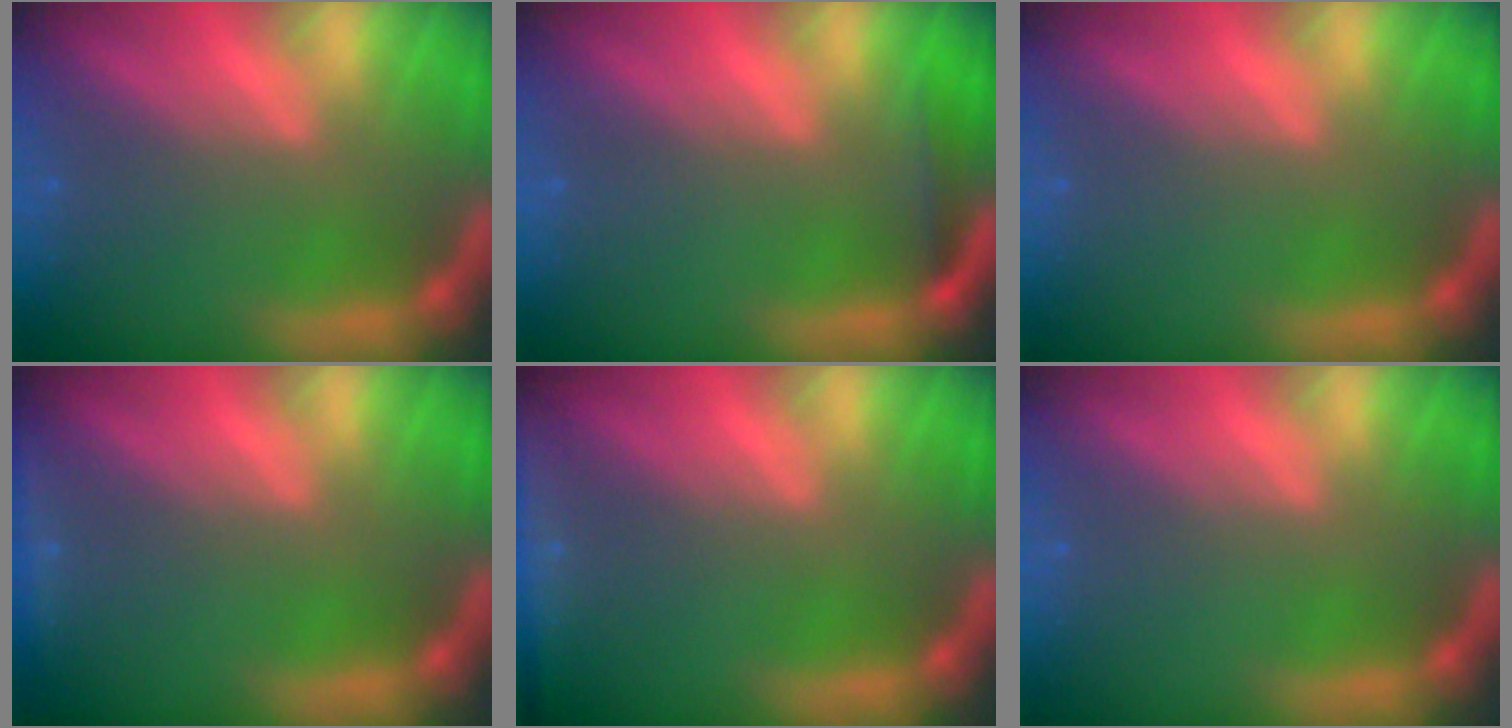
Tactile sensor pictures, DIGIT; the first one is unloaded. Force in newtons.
{"total": 1.4}
{"total": 0.0}
{"total": 1.4}
{"total": 5.0}
{"total": 0.0}